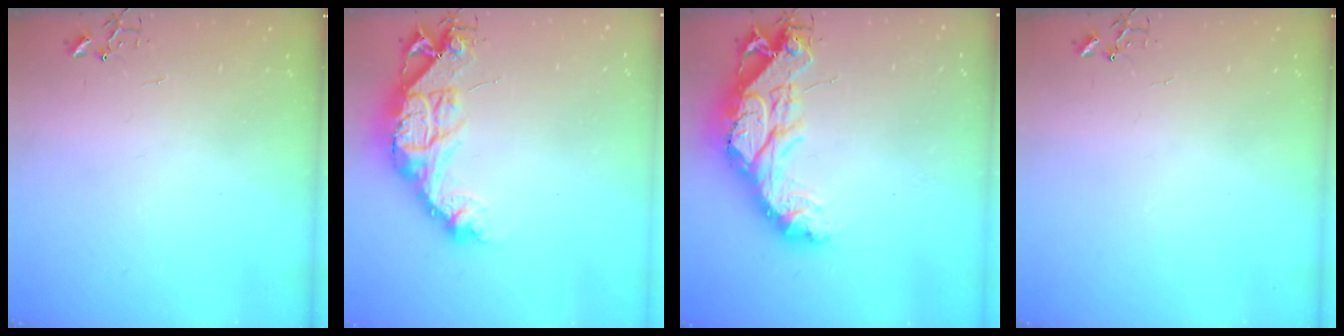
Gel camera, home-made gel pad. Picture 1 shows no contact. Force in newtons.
{"total": 15.7, "press": 15.6, "slide": 1.6}
{"total": 22.4, "press": 22.3, "slide": 2.3}
{"total": 0.0}